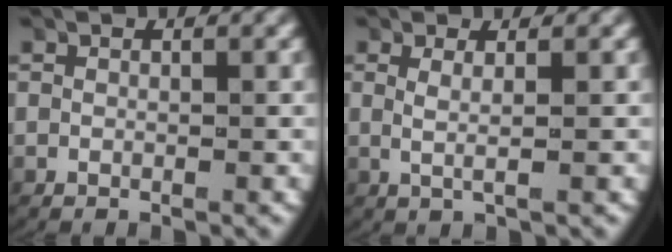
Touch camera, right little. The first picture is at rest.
{"total": 1.8, "force": [0.4, 0.1, 1.8], "torque": [-0.046, -0.009, 0.015]}